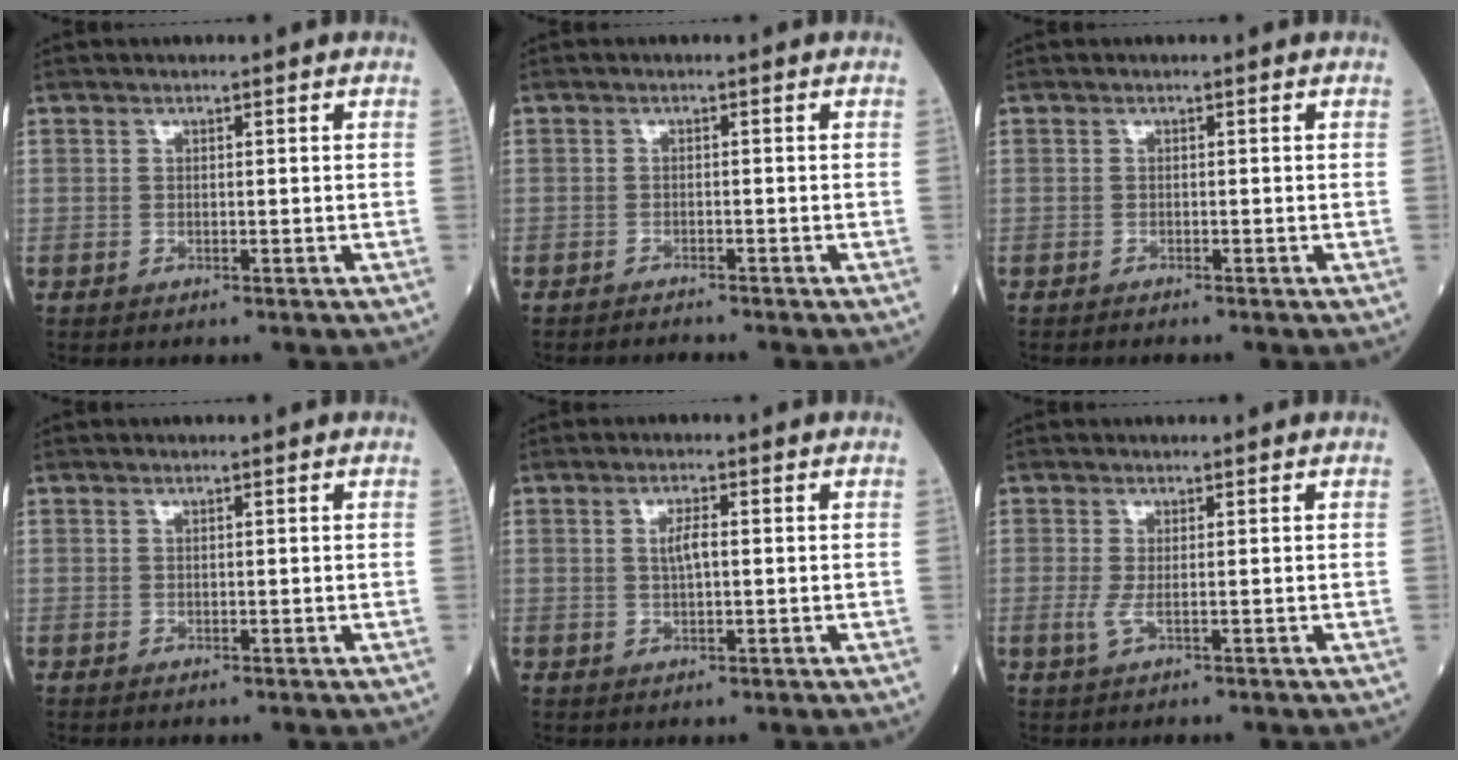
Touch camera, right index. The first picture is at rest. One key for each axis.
{"total": 1.5, "fx": -1.4, "fy": -0.4, "fz": -0.2, "tx": -0.003, "ty": -0.009, "tz": -0.021}
{"total": 0.9, "fx": -0.8, "fy": -0.2, "fz": 0.3, "tx": -0.010, "ty": -0.004, "tz": -0.012}
{"total": 0.0}
{"total": 2.5, "fx": 0.3, "fy": 0.6, "fz": 2.4, "tx": -0.047, "ty": 0.002, "tz": 0.006}
{"total": 1.5, "fx": -0.2, "fy": -0.3, "fz": 1.4, "tx": -0.042, "ty": -0.007, "tz": -0.003}